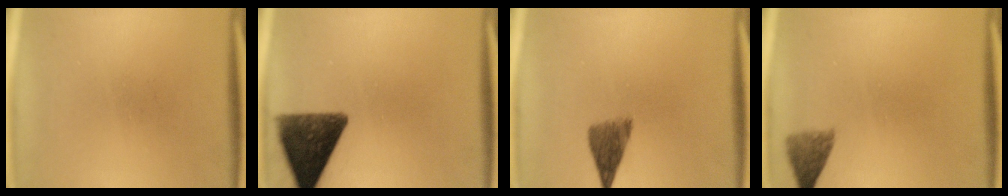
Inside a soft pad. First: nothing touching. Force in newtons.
{"total": 11.8}
{"total": 4.5}
{"total": 3.0}